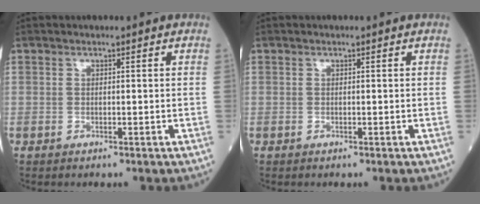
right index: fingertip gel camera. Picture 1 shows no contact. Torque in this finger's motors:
{"motor_torque": [0.00, 0.00, 0.00, 0.00]}